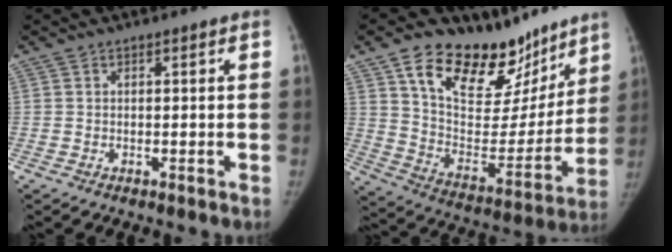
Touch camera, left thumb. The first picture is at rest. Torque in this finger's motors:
{"motor_torque": [1.44, 1.44, 1.45, -1.32, 0.06]}